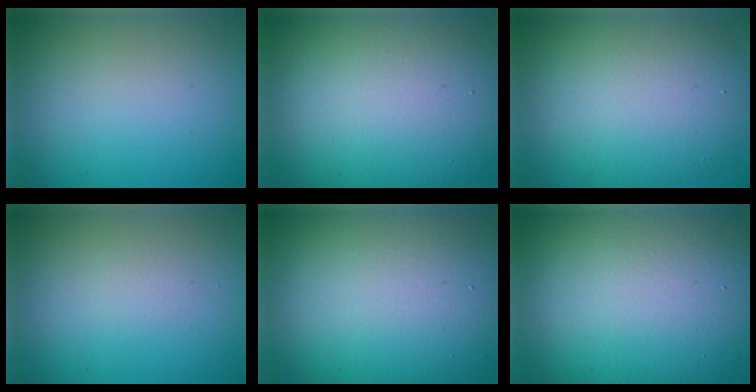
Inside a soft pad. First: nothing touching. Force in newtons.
{"total": 16.5, "press": 16.5, "slide": 0.9}
{"total": 10.0, "press": 10.0, "slide": 0.6}
{"total": 0.6, "press": 0.6, "slide": 0.0}
{"total": 17.8, "press": 17.8, "slide": 0.6}
{"total": 18.9, "press": 18.8, "slide": 0.6}